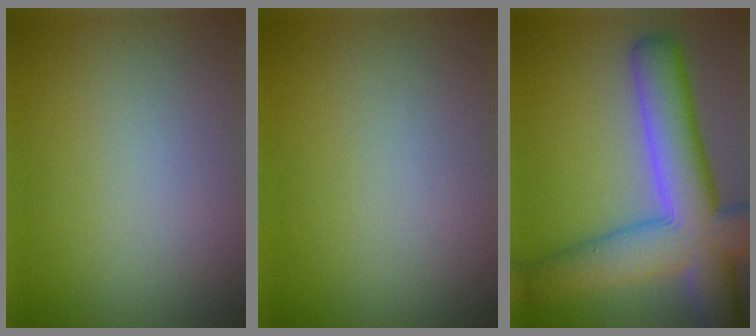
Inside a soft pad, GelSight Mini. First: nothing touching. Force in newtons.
{"total": 0.0}
{"total": 10.9, "press": 10.9, "slide": 0.6}